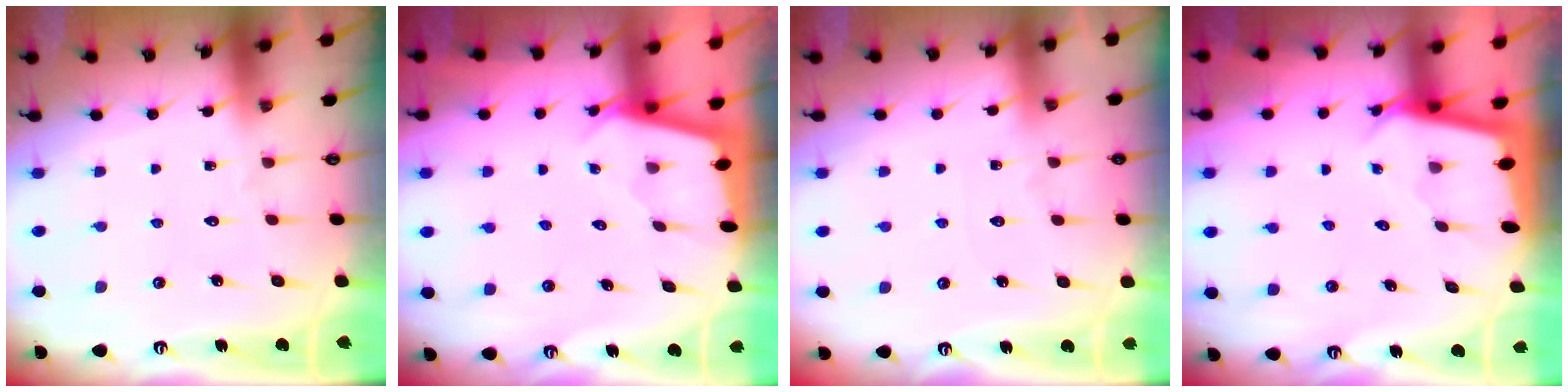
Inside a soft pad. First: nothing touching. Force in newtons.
{"total": 2.0, "press": 2.0, "slide": 0.2}
{"total": 3.4, "press": 3.4, "slide": 0.5}
{"total": 2.4, "press": 2.4, "slide": 0.2}